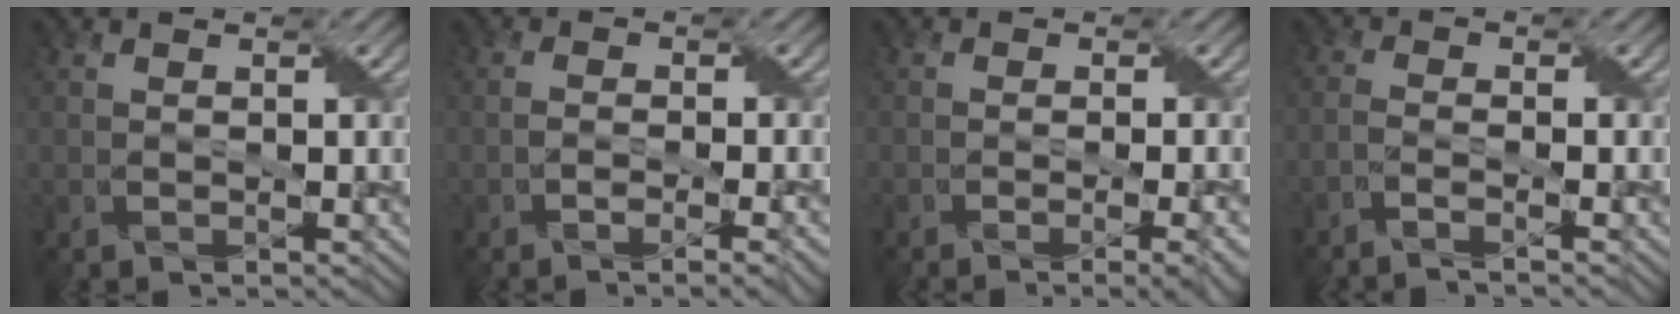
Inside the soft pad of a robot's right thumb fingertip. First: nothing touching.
{"total": 4.0, "force": [-2.2, 1.0, 3.2], "torque": [-0.048, 0.002, -0.031]}
{"total": 5.5, "force": [-2.7, 1.4, 4.6], "torque": [-0.054, 0.003, -0.030]}
{"total": 2.6, "force": [-2.1, 0.3, 1.6], "torque": [-0.024, 0.003, -0.054]}